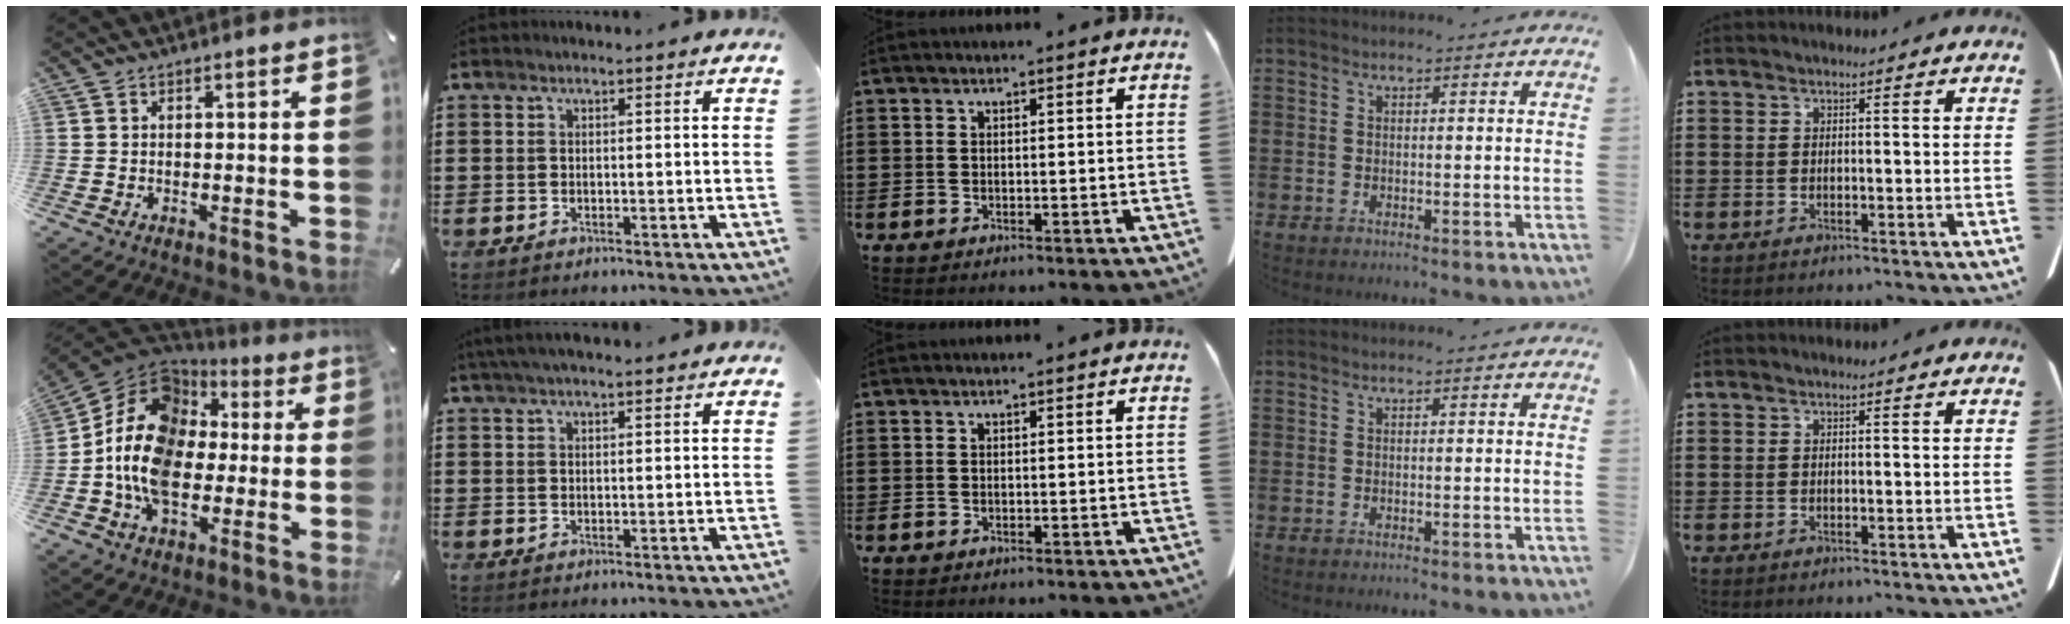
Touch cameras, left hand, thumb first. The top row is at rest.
{"thumb": {"total": 16.3, "force": [-2.1, 12.7, 10.1], "torque": [-0.230, 0.014, -0.043]}, "index": {"total": 2.7, "force": [2.1, 0.4, 1.7], "torque": [-0.036, 0.006, 0.040]}}